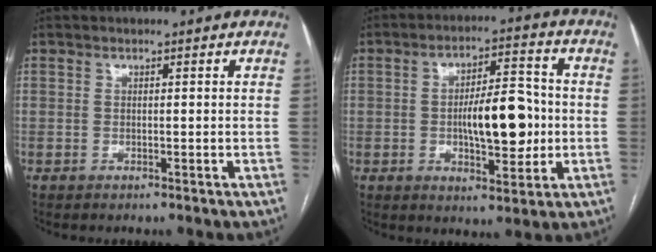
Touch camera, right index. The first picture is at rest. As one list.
[{"total": 11.3, "force": [-1.0, 3.8, 10.6], "torque": [-0.171, 0.012, -0.010]}]